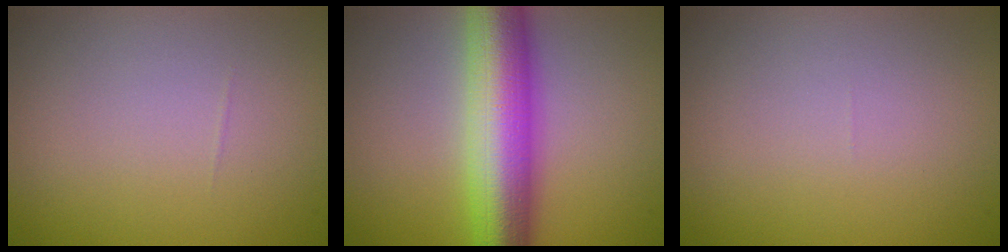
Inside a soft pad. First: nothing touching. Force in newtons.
{"total": 9.8, "press": 9.8, "slide": 0.2}
{"total": 0.0}